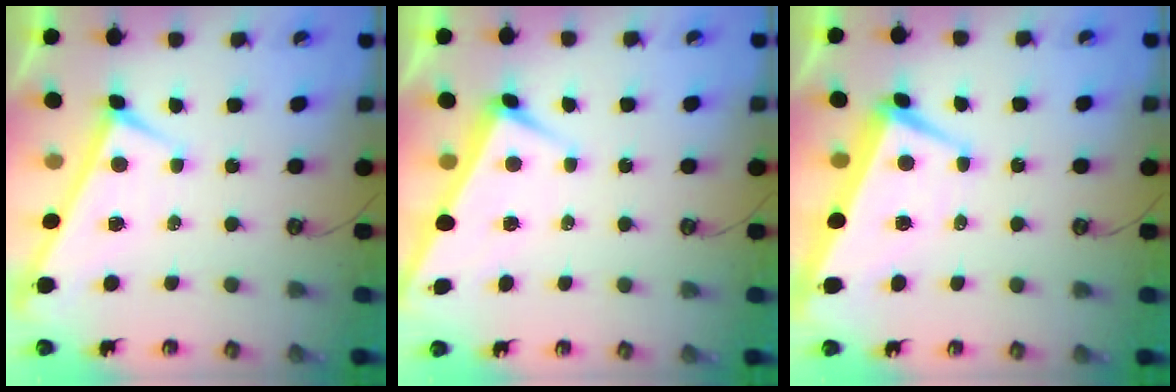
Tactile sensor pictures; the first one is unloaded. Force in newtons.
{"total": 2.9, "press": 2.9, "slide": 0.6}
{"total": 2.0, "press": 1.6, "slide": 1.2}